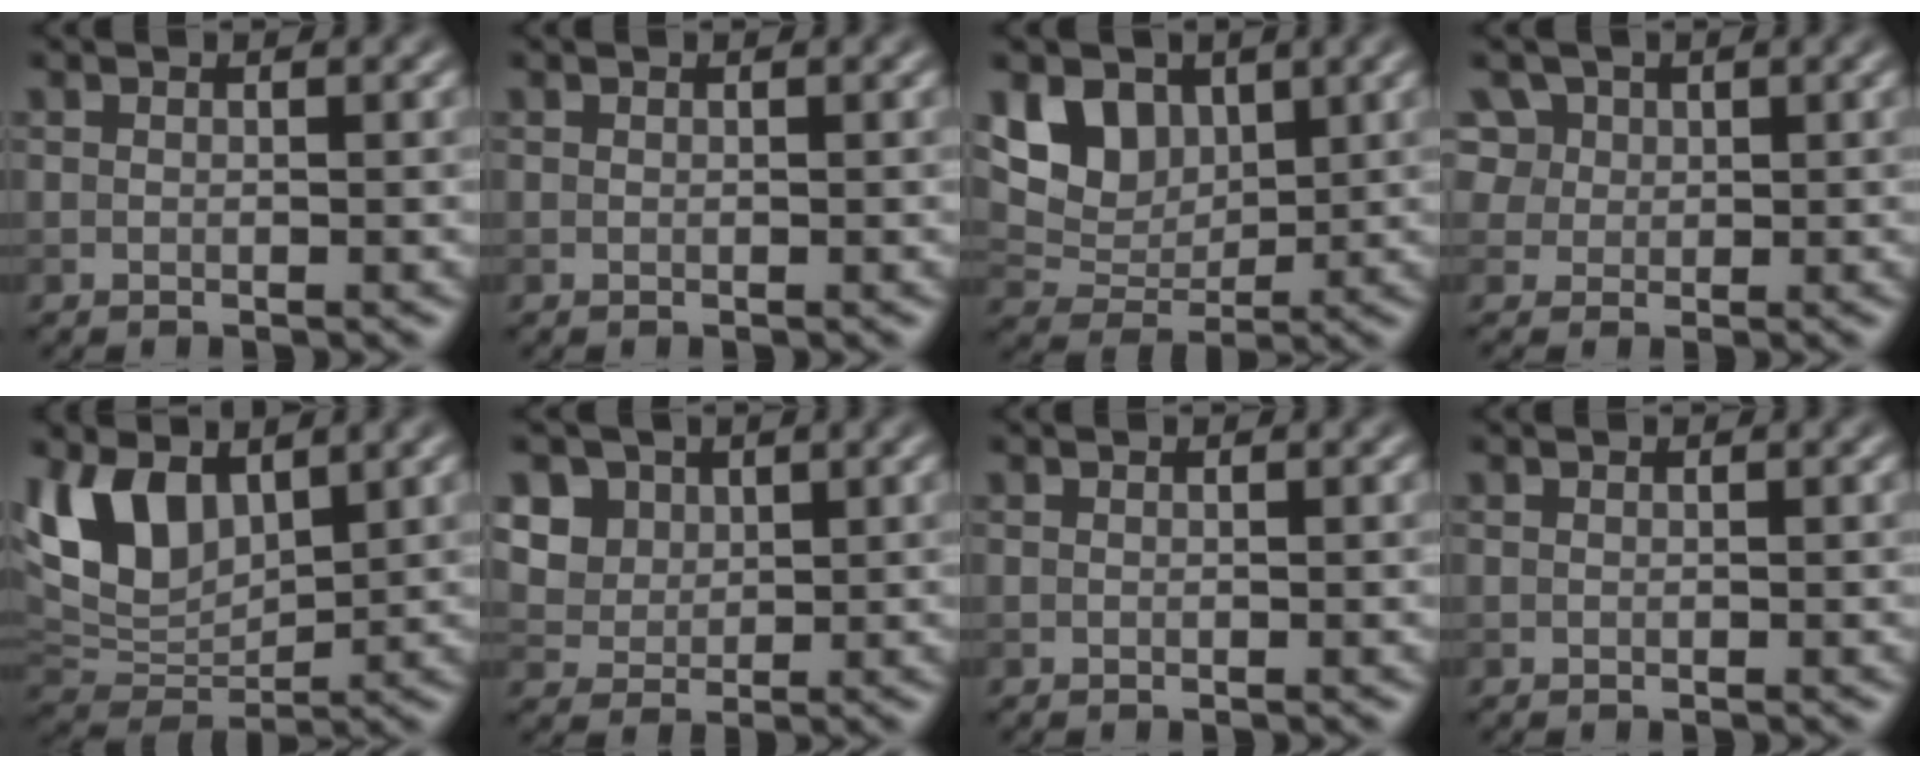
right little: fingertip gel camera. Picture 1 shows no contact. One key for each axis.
{"total": 0.0}
{"total": 5.7, "fx": 2.6, "fy": 4.1, "fz": 3.0, "tx": -0.067, "ty": -0.009, "tz": 0.051}
{"total": 6.3, "fx": 3.0, "fy": 4.9, "fz": 2.7, "tx": -0.064, "ty": 0.016, "tz": 0.042}
{"total": 7.0, "fx": 3.3, "fy": 4.0, "fz": 4.7, "tx": -0.097, "ty": -0.003, "tz": 0.061}
{"total": 6.8, "fx": 3.3, "fy": 5.2, "fz": 2.8, "tx": -0.065, "ty": 0.009, "tz": 0.056}
{"total": 0.0}
{"total": 0.0}